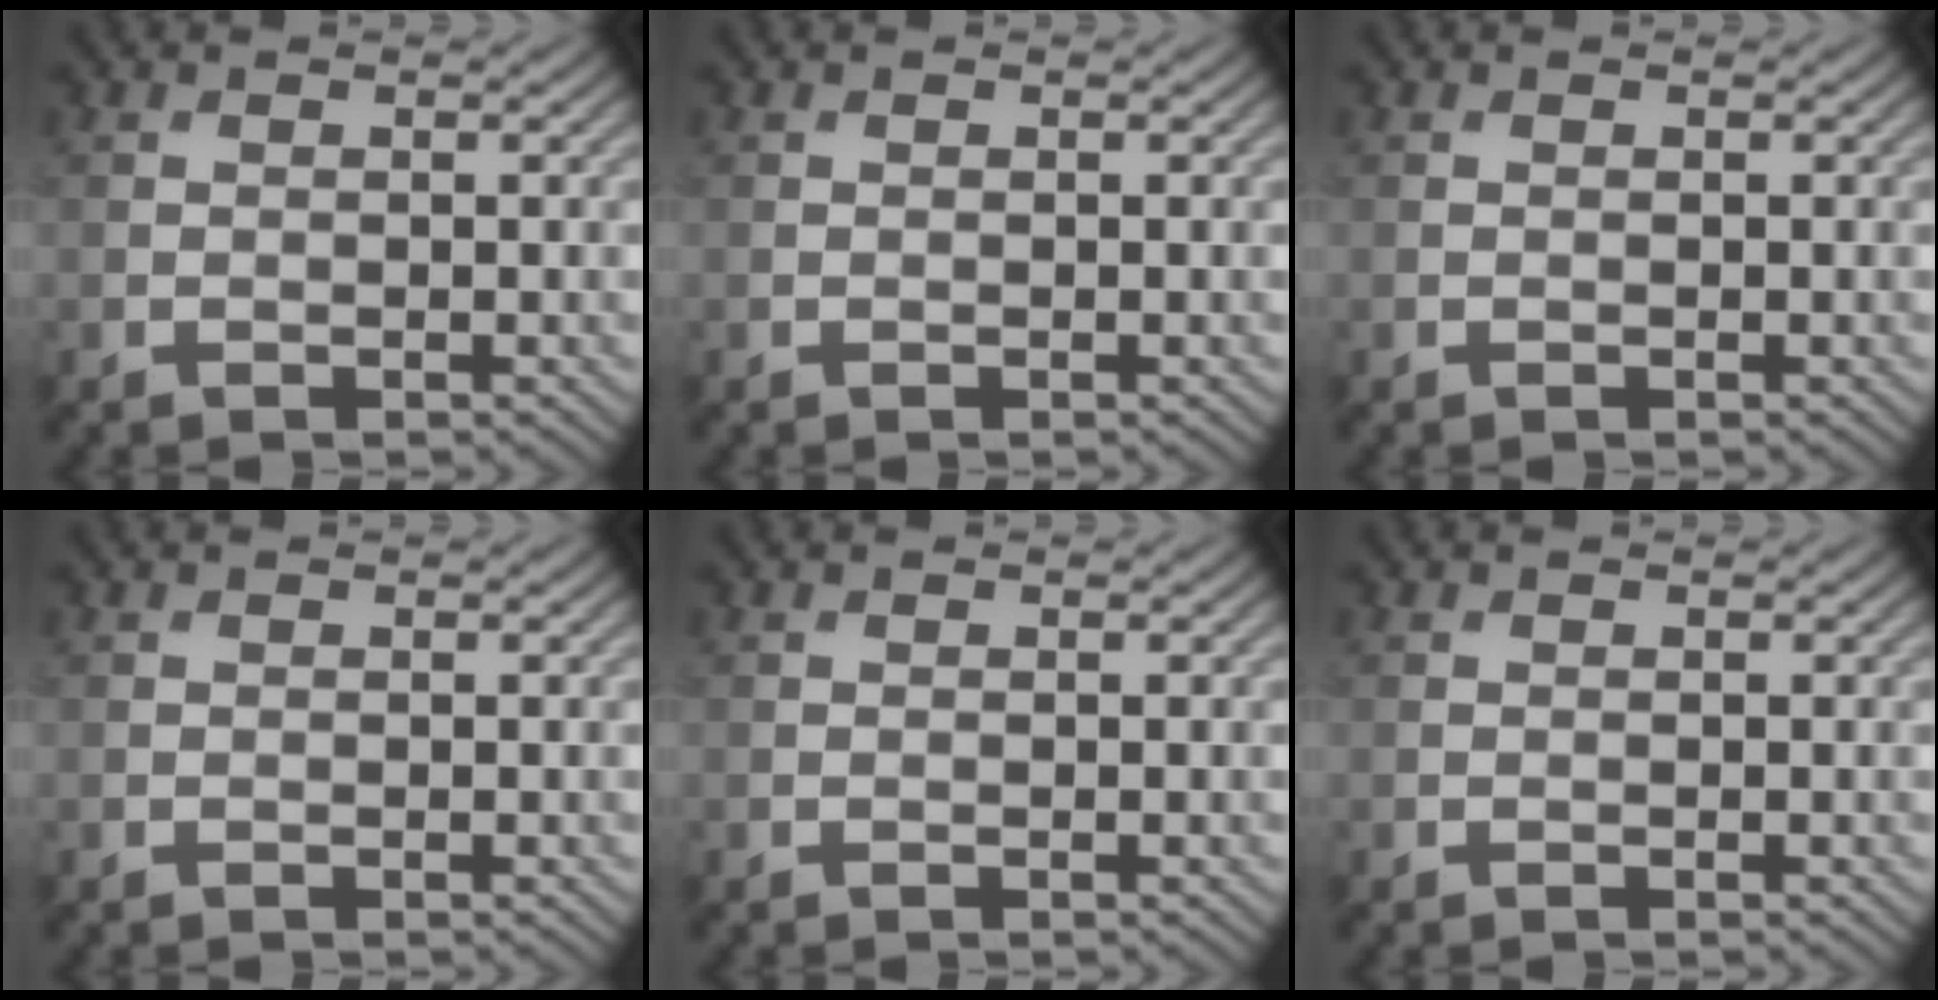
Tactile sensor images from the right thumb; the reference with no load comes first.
{"total": 0.0}
{"total": 0.0}
{"total": 0.0}
{"total": 0.0}
{"total": 0.0}